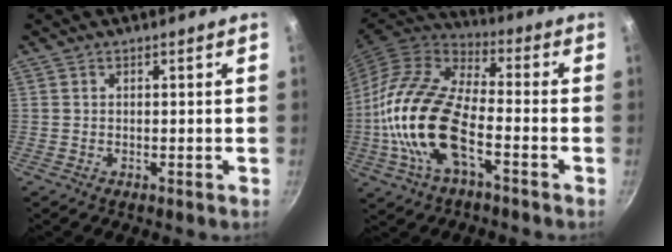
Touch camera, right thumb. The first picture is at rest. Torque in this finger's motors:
{"motor_torque": [2.66, 2.35, 2.41, -0.01, 0.89]}